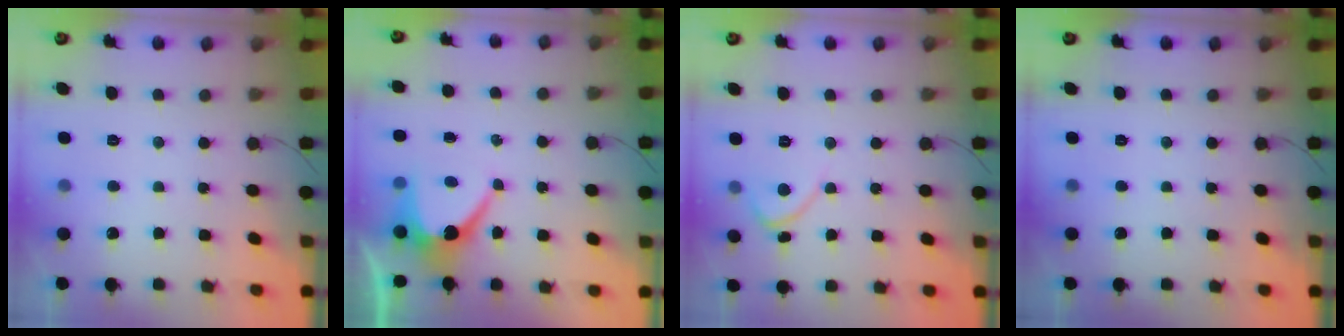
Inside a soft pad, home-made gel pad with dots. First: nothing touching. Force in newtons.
{"total": 6.8, "press": 6.8, "slide": 0.6}
{"total": 2.3, "press": 2.3, "slide": 0.1}
{"total": 0.0}